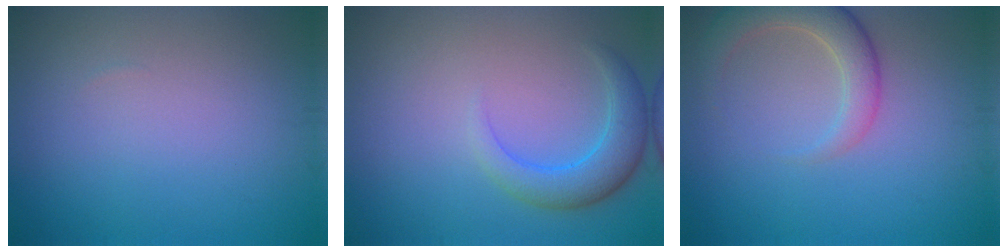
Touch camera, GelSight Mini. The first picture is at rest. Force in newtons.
{"total": 3.5, "press": 3.4, "slide": 0.2}
{"total": 4.1, "press": 4.0, "slide": 0.6}